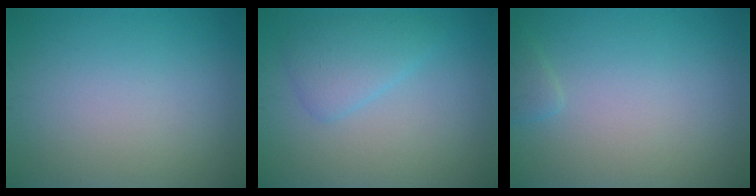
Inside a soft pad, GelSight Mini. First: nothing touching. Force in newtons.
{"total": 2.8, "press": 2.8, "slide": 0.2}
{"total": 0.9, "press": 0.9, "slide": 0.1}